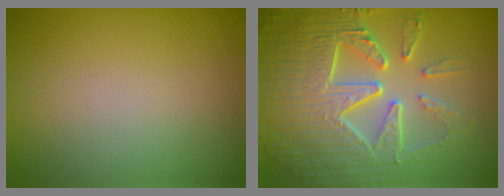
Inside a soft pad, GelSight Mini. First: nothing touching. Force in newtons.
{"total": 9.6, "press": 6.5, "slide": 7.0}